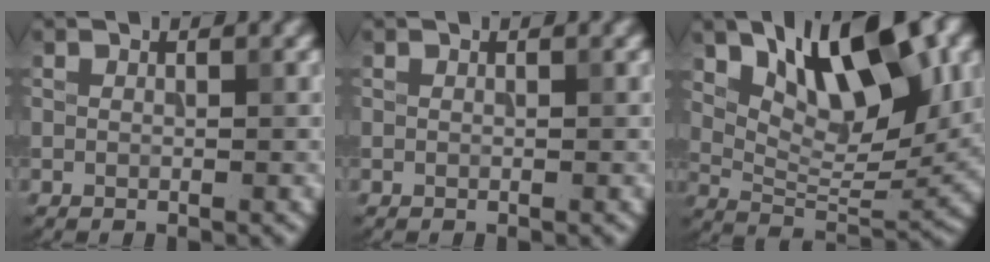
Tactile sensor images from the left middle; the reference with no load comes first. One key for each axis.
{"total": 0.0}
{"total": 10.5, "fx": 4.7, "fy": 4.7, "fz": 8.1, "tx": -0.124, "ty": -0.005, "tz": 0.083}